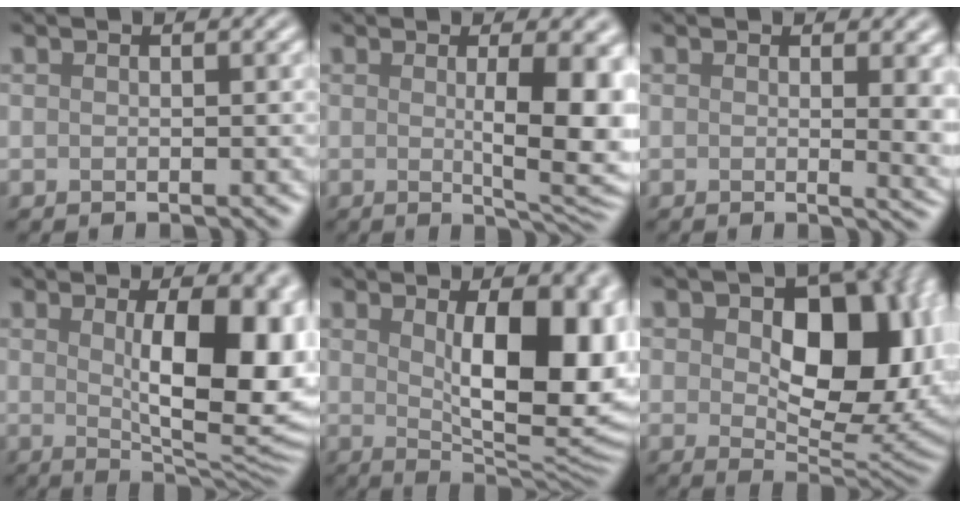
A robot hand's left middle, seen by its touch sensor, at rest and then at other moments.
{"total": 7.5, "force": [0.4, 1.7, 7.3], "torque": [-0.094, -0.009, 0.012]}
{"total": 4.4, "force": [0.8, 1.8, 3.9], "torque": [-0.028, -0.006, 0.015]}
{"total": 11.6, "force": [1.4, 4.2, 10.7], "torque": [-0.129, -0.005, 0.028]}
{"total": 12.3, "force": [1.8, 5.3, 10.9], "torque": [-0.117, 0.000, 0.031]}
{"total": 11.7, "force": [1.6, 7.0, 9.2], "torque": [-0.121, -0.007, 0.031]}